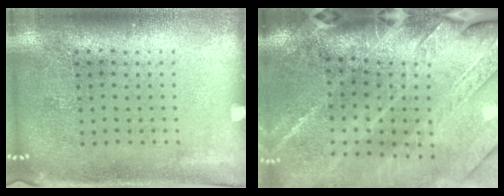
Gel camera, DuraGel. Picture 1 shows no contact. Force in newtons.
{"total": 3.2, "press": 3.0, "slide": 1.2}